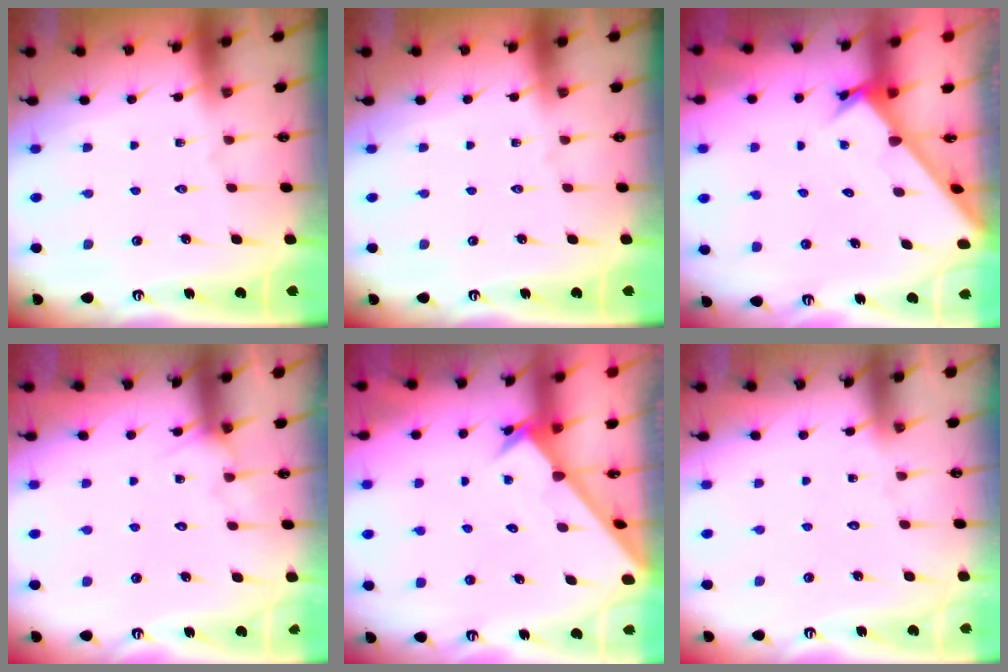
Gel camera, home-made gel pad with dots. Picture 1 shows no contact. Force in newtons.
{"total": 0.0}
{"total": 2.4, "press": 2.4, "slide": 0.1}
{"total": 5.7, "press": 5.7, "slide": 0.4}
{"total": 2.4, "press": 2.4, "slide": 0.2}
{"total": 3.8, "press": 3.8, "slide": 0.3}